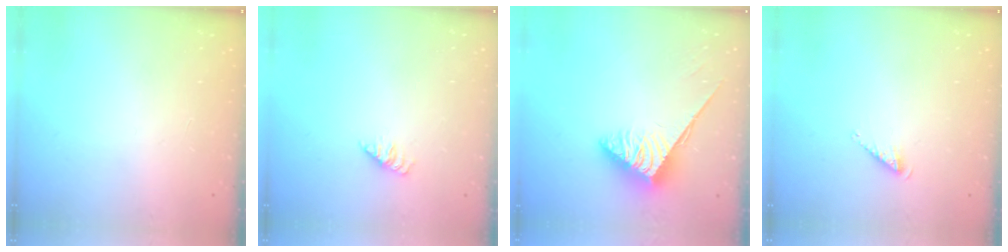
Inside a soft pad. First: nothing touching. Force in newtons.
{"total": 1.4, "press": 1.4, "slide": 0.3}
{"total": 3.8, "press": 3.8, "slide": 0.6}
{"total": 2.6, "press": 2.6, "slide": 0.4}